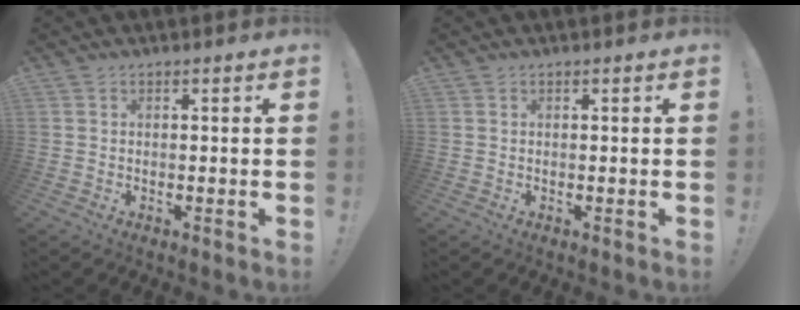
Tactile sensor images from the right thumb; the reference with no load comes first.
{"total": 0.0}